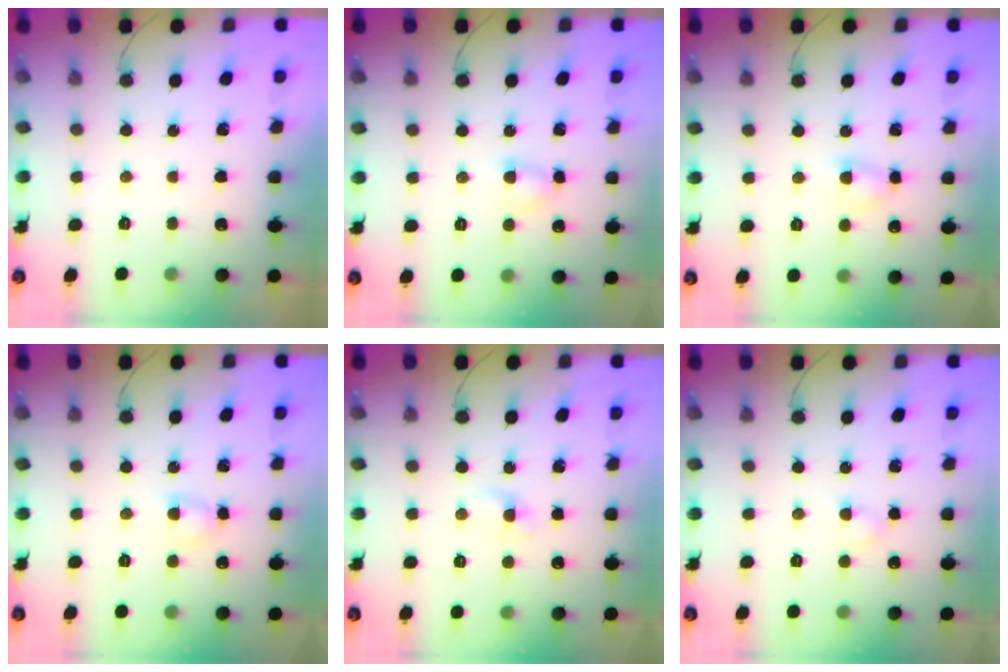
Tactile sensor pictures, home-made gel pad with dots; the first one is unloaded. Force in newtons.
{"total": 3.6, "press": 3.3, "slide": 1.5}
{"total": 4.2, "press": 3.9, "slide": 1.3}
{"total": 4.3, "press": 4.1, "slide": 1.5}
{"total": 1.0, "press": 0.8, "slide": 0.6}
{"total": 2.0, "press": 1.8, "slide": 0.9}